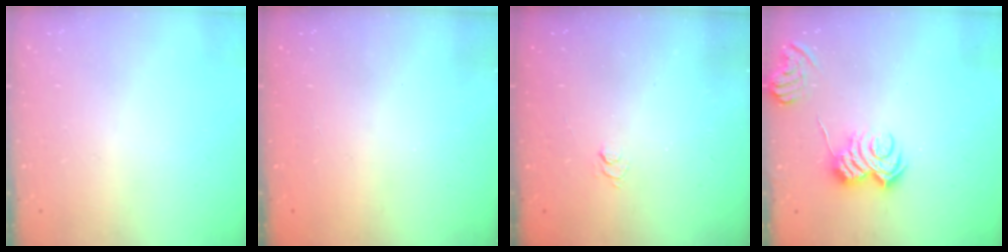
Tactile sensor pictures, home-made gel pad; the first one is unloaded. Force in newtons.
{"total": 2.3, "press": 2.2, "slide": 0.8}
{"total": 1.9, "press": 1.5, "slide": 1.3}
{"total": 5.4, "press": 5.3, "slide": 1.0}